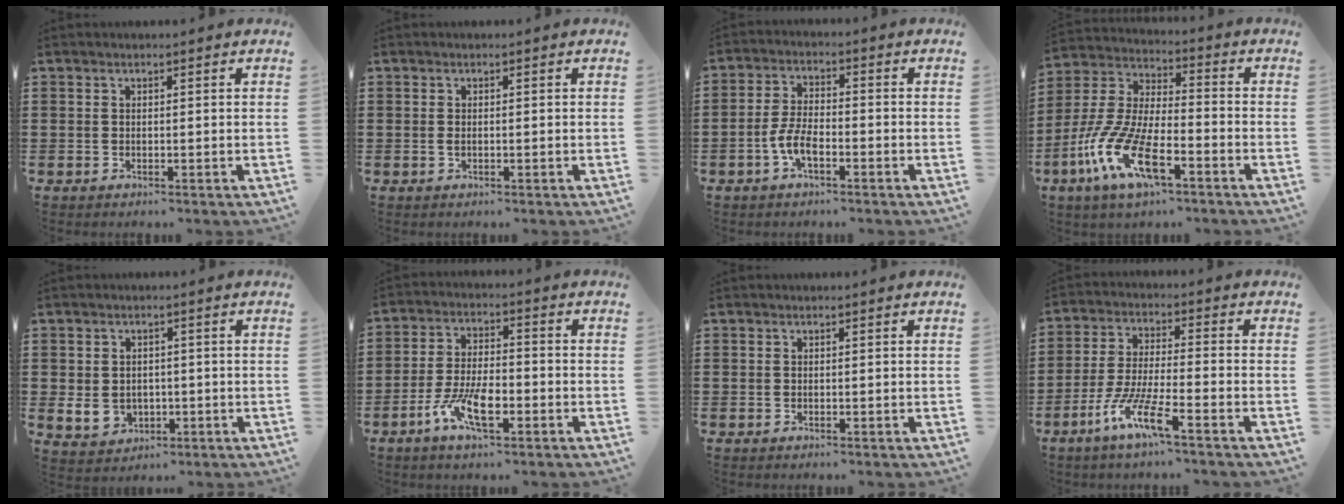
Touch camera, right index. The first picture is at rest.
{"total": 0.8, "force": [0.0, 0.2, 0.7], "torque": [-0.015, -0.002, 0.001]}
{"total": 5.1, "force": [-2.2, 2.0, 4.1], "torque": [-0.105, -0.004, -0.050]}
{"total": 12.6, "force": [-6.6, 4.2, 9.9], "torque": [-0.249, -0.015, -0.135]}
{"total": 3.3, "force": [-0.3, 2.9, 1.6], "torque": [-0.039, 0.006, -0.008]}
{"total": 8.1, "force": [-3.8, 2.8, 6.5], "torque": [-0.149, -0.012, -0.075]}
{"total": 0.0}
{"total": 8.4, "force": [-5.5, 0.5, 6.4], "torque": [-0.149, -0.015, -0.110]}